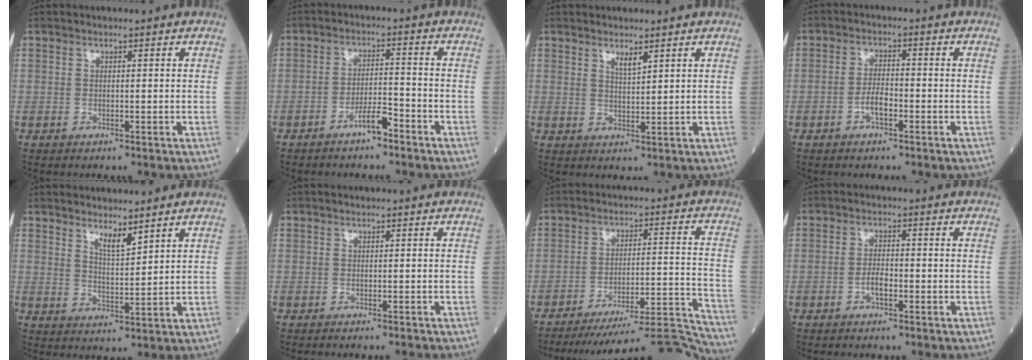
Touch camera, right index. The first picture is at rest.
{"total": 4.1, "force": [-3.0, 0.7, 2.7], "torque": [-0.047, 0.003, -0.056]}
{"total": 2.0, "force": [1.5, 0.2, 1.2], "torque": [-0.026, -0.008, 0.030]}
{"total": 3.1, "force": [-1.4, 1.1, 2.6], "torque": [-0.050, 0.003, -0.028]}
{"total": 3.4, "force": [2.8, 0.4, 1.8], "torque": [-0.036, -0.014, 0.055]}
{"total": 1.5, "force": [-1.4, -0.3, 0.3], "torque": [-0.003, 0.000, -0.018]}
{"total": 18.6, "force": [-18.1, -2.1, 3.6], "torque": [-0.020, 0.017, -0.256]}
{"total": 2.4, "force": [-1.1, 0.8, 2.0], "torque": [-0.037, 0.003, -0.021]}